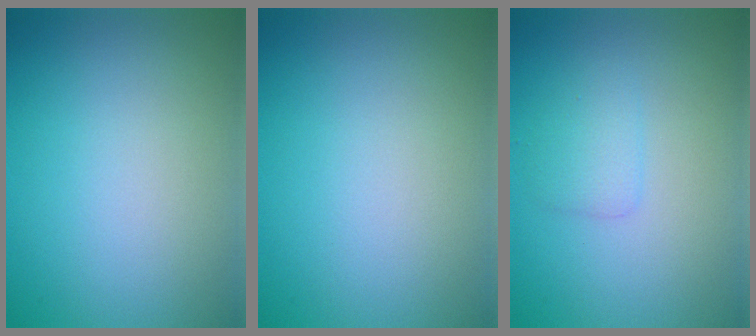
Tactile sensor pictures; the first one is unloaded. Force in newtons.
{"total": 0.0}
{"total": 1.6, "press": 1.6, "slide": 0.0}